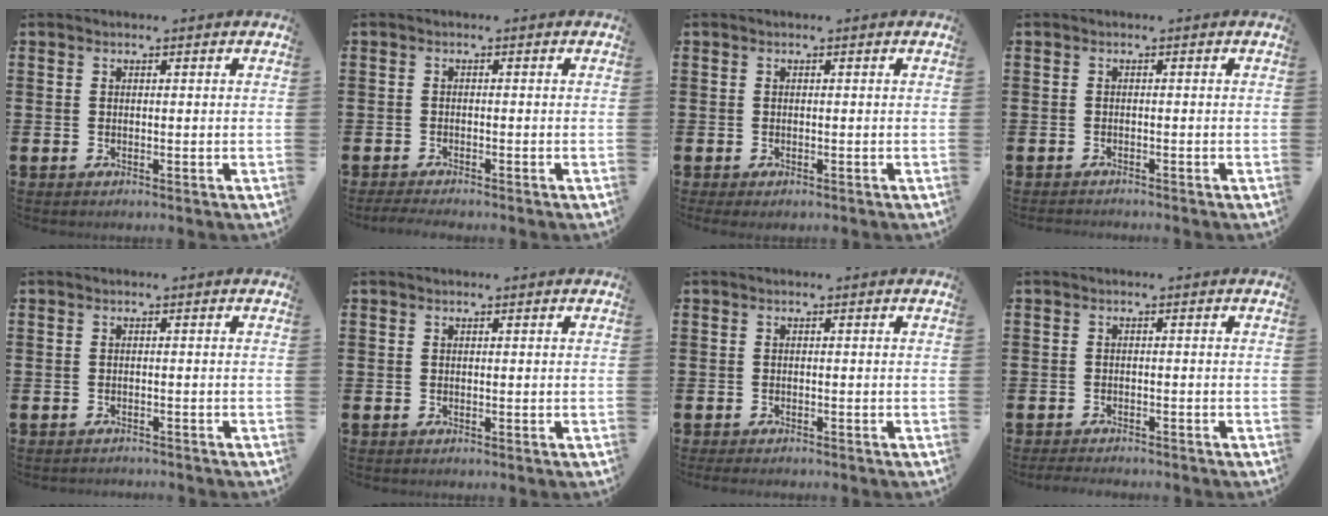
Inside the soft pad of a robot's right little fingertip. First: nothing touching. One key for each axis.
{"total": 1.1, "fx": -1.0, "fy": 0.0, "fz": 0.4, "tx": -0.009, "ty": 0.000, "tz": -0.020}
{"total": 0.0}
{"total": 0.7, "fx": -0.7, "fy": 0.0, "fz": 0.0, "tx": -0.001, "ty": -0.002, "tz": -0.013}
{"total": 0.7, "fx": -0.7, "fy": 0.0, "fz": -0.1, "tx": 0.000, "ty": -0.001, "tz": -0.015}
{"total": 0.0}
{"total": 0.6, "fx": -0.5, "fy": 0.1, "fz": 0.3, "tx": -0.006, "ty": -0.003, "tz": -0.010}
{"total": 1.2, "fx": -1.2, "fy": 0.1, "fz": 0.2, "tx": -0.007, "ty": 0.002, "tz": -0.024}